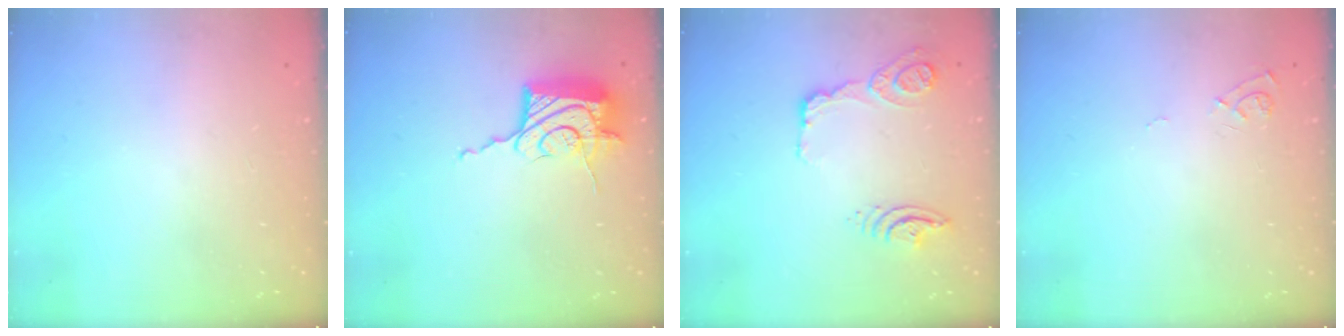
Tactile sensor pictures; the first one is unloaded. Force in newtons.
{"total": 17.2, "press": 17.1, "slide": 0.7}
{"total": 21.3, "press": 16.2, "slide": 13.8}
{"total": 6.8, "press": 6.8, "slide": 0.6}